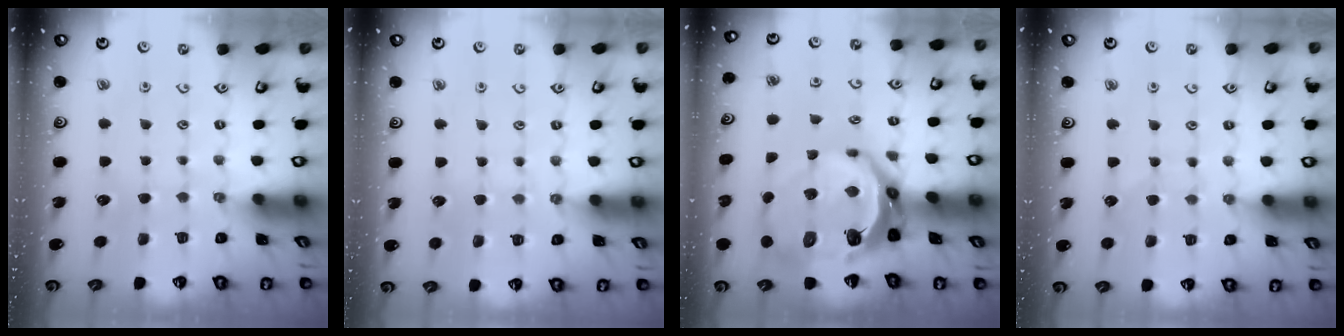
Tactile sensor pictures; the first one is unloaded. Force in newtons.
{"total": 4.4, "press": 4.4, "slide": 0.5}
{"total": 16.9, "press": 16.1, "slide": 5.3}
{"total": 6.2, "press": 6.2, "slide": 0.5}